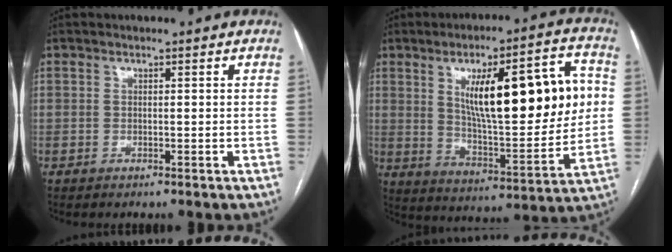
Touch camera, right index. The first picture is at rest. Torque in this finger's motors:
{"motor_torque": [1.82, 0.32, 0.71, 0.21]}